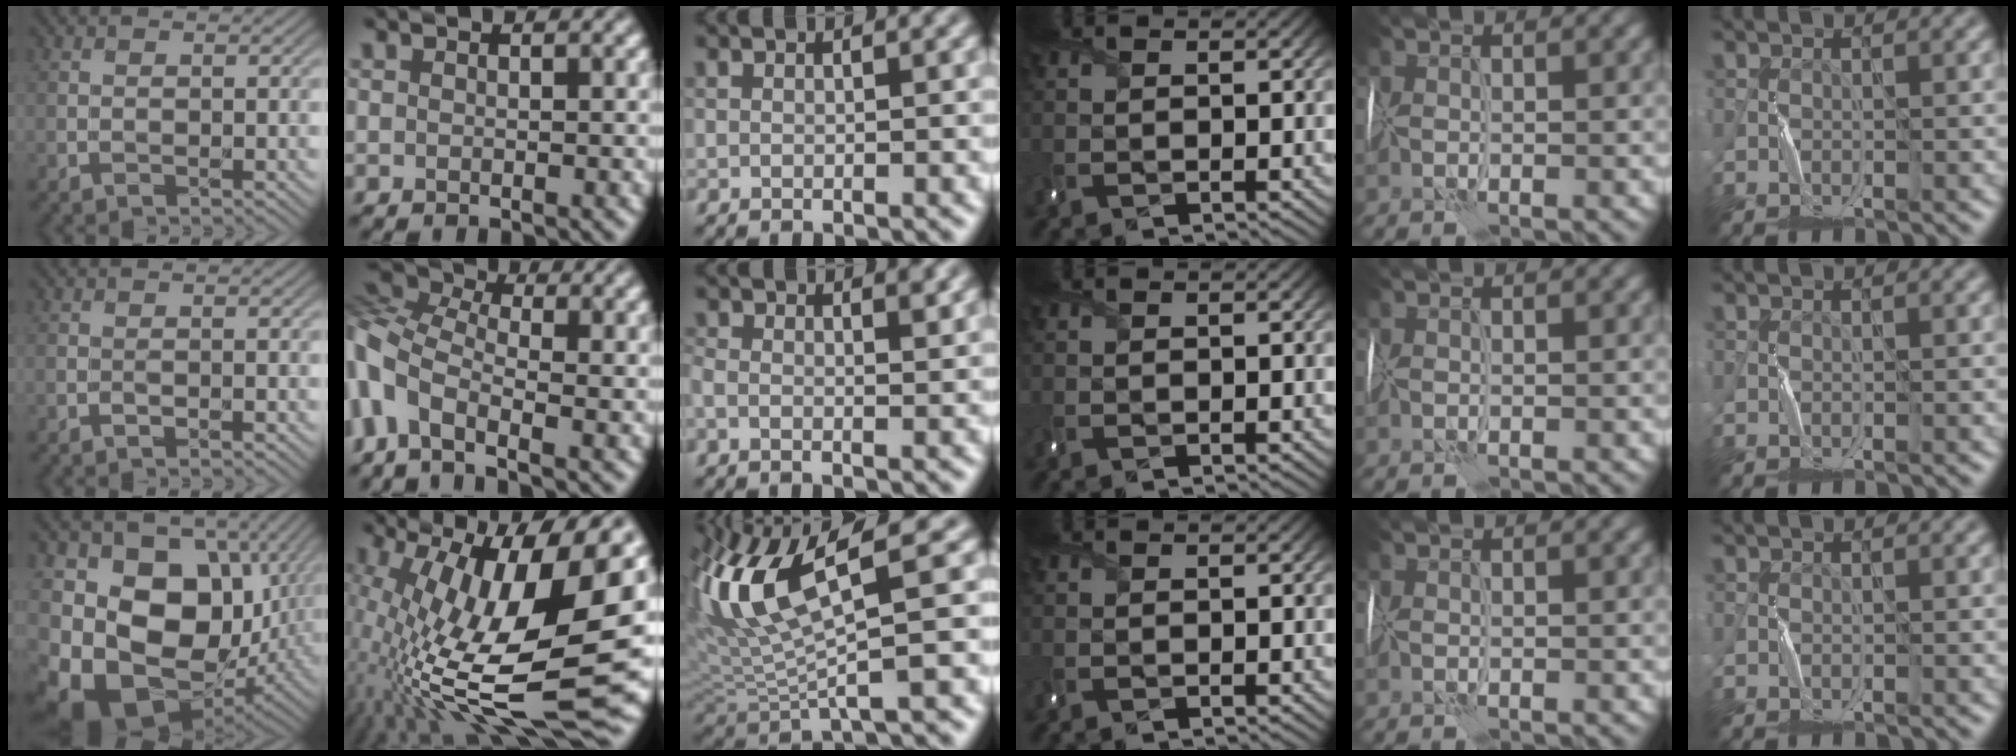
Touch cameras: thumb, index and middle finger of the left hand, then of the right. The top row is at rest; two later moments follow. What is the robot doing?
{"motion": "wrap", "object": "sponge"}